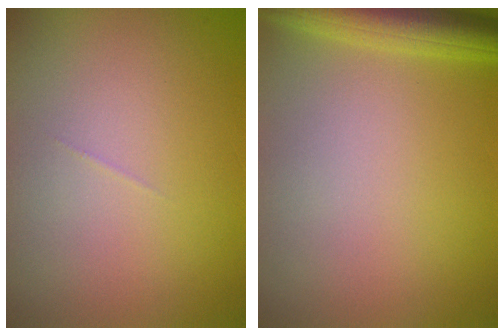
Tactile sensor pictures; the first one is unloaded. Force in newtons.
{"total": 4.5, "press": 4.5, "slide": 0.2}